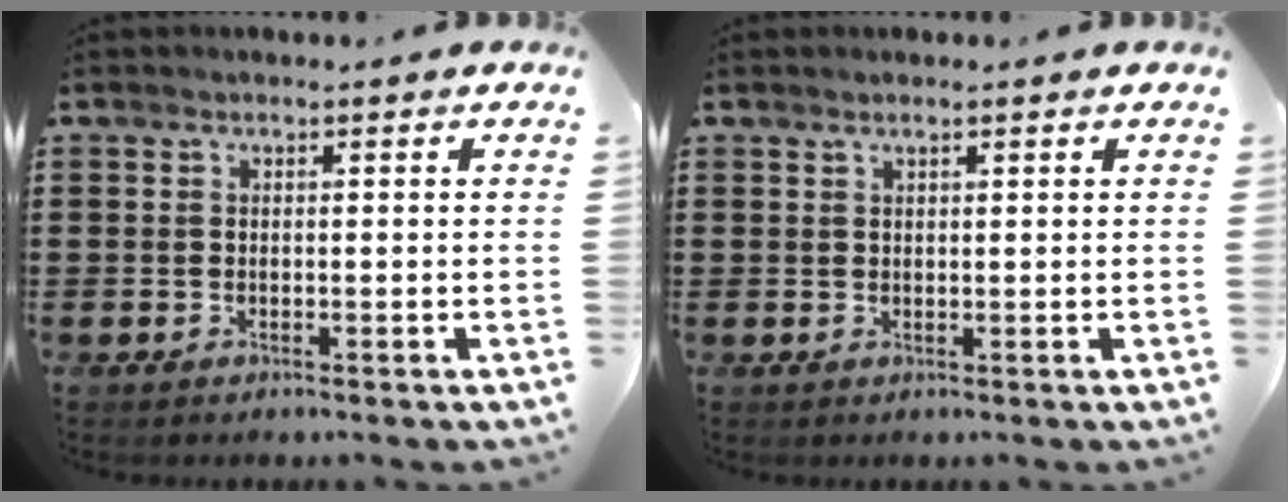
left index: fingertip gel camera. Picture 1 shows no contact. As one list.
[{"total": 0.9, "force": [0.6, 0.0, 0.6], "torque": [-0.013, 0.000, 0.012]}]